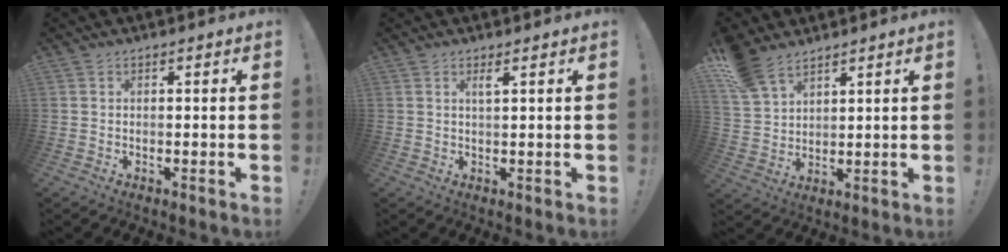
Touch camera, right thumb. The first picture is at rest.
{"total": 2.0, "force": [1.3, -0.1, 1.5], "torque": [-0.018, -0.006, 0.018]}
{"total": 9.7, "force": [7.2, 5.1, 3.9], "torque": [-0.082, -0.035, 0.148]}